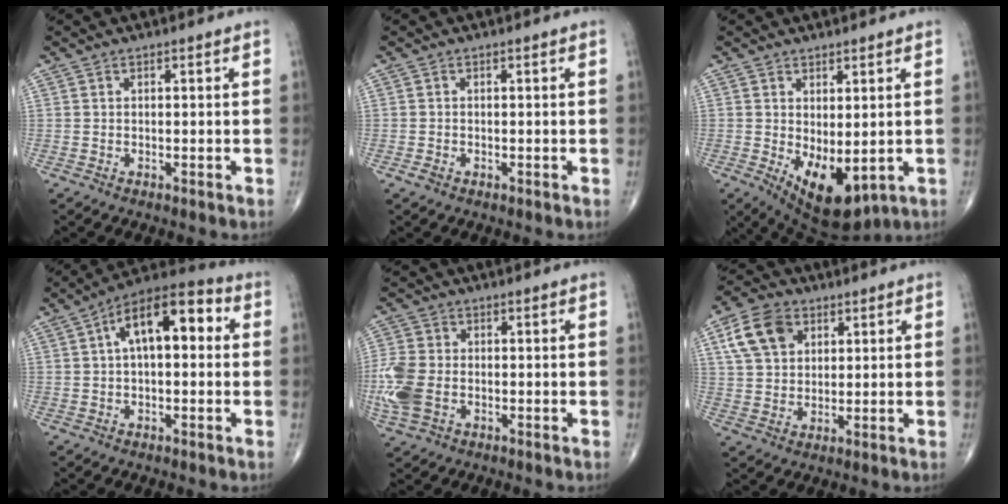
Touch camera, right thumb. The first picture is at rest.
{"total": 1.1, "force": [-0.6, 0.8, 0.3], "torque": [-0.004, 0.005, -0.014]}
{"total": 10.2, "force": [-1.5, 5.1, 8.7], "torque": [-0.124, -0.015, 0.002]}
{"total": 14.0, "force": [2.8, 6.7, 11.9], "torque": [-0.177, 0.040, 0.036]}
{"total": 9.3, "force": [-2.0, 6.3, 6.5], "torque": [-0.172, 0.002, -0.041]}
{"total": 10.0, "force": [4.0, 7.1, 5.8], "torque": [-0.091, -0.002, 0.073]}